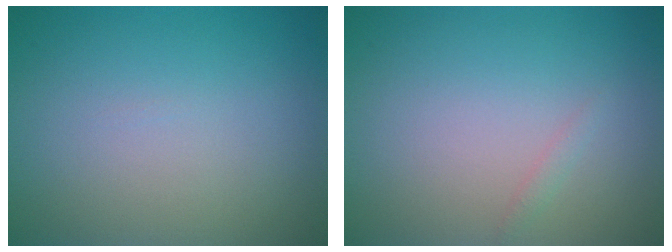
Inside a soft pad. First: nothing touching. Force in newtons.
{"total": 0.6, "press": 0.6, "slide": 0.1}